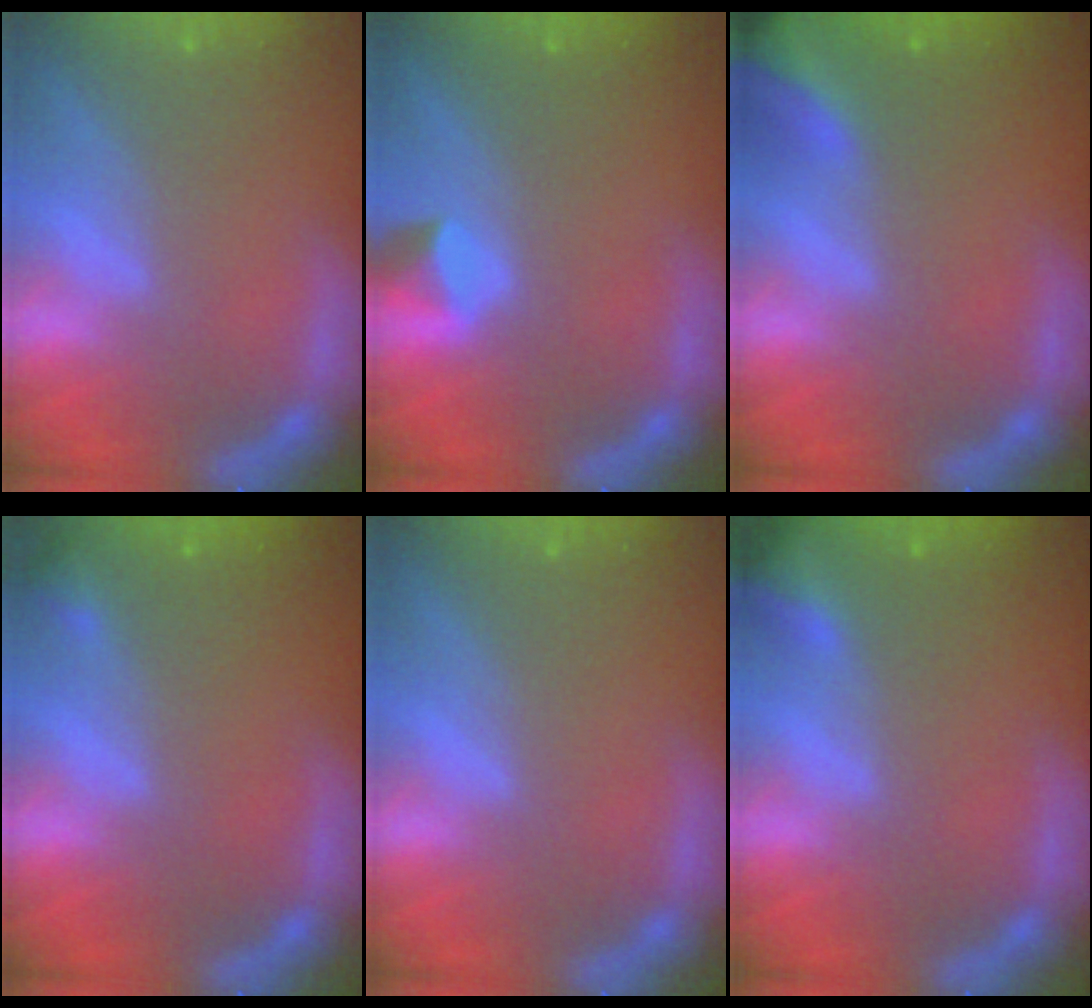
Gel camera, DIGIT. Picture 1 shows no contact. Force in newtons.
{"total": 1.9}
{"total": 7.4}
{"total": 0.9}
{"total": 0.0}
{"total": 2.9}